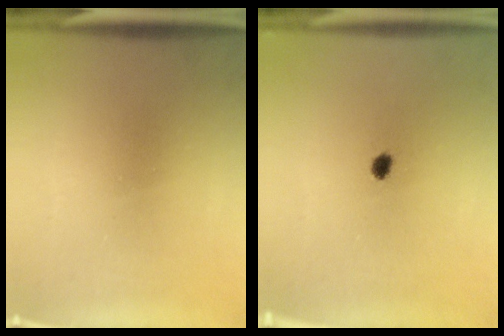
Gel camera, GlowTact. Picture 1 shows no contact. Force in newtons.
{"total": 1.8}